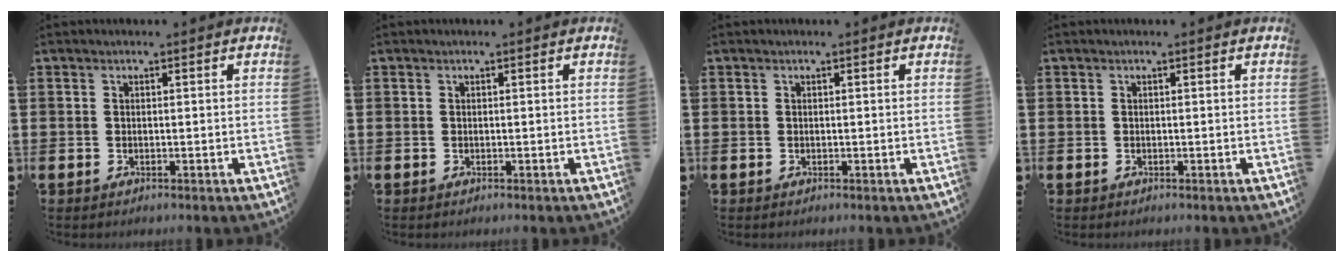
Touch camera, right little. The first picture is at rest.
{"total": 0.0}
{"total": 0.0}
{"total": 0.0}